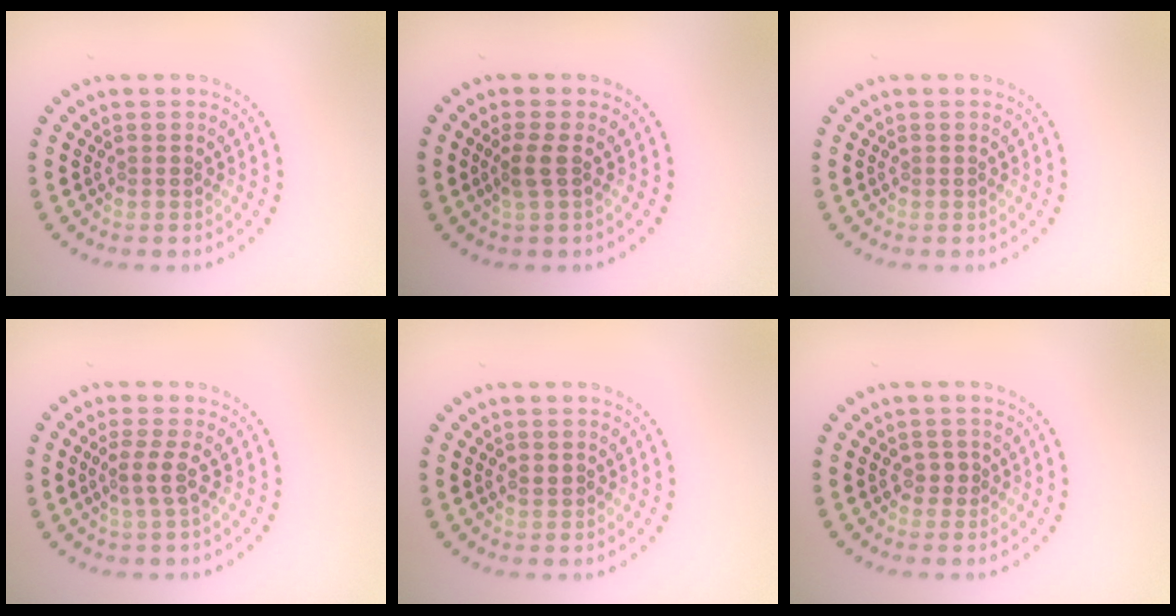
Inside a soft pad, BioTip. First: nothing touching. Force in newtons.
{"total": 1.5, "press": 1.3, "slide": 0.9}
{"total": 0.0}
{"total": 2.0, "press": 1.5, "slide": 1.3}
{"total": 0.9, "press": 0.9, "slide": 0.0}
{"total": 1.0, "press": 0.9, "slide": 0.5}